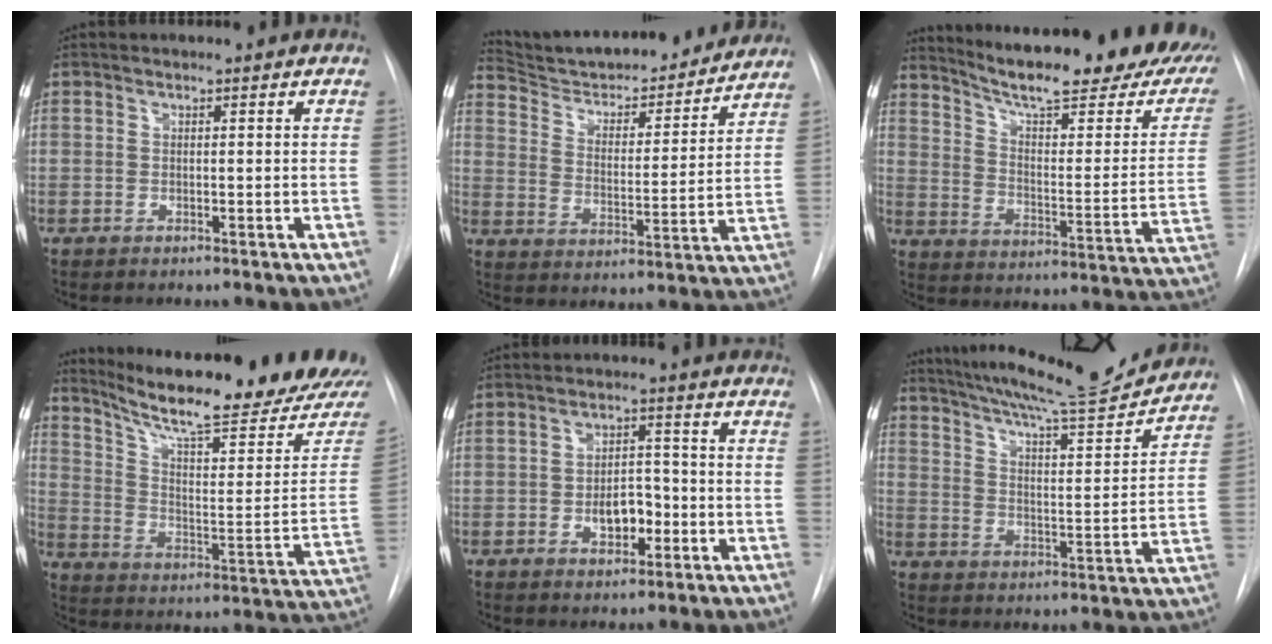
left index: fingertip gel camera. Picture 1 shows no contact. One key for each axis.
{"total": 20.8, "fx": 19.5, "fy": 3.9, "fz": 6.4, "tx": -0.091, "ty": -0.010, "tz": 0.282}
{"total": 27.6, "fx": 22.5, "fy": 4.0, "fz": 15.5, "tx": -0.227, "ty": -0.061, "tz": 0.291}
{"total": 24.5, "fx": 21.1, "fy": 1.2, "fz": 12.5, "tx": -0.192, "ty": -0.072, "tz": 0.291}
{"total": 5.1, "fx": -1.7, "fy": 3.0, "fz": 3.8, "tx": -0.057, "ty": 0.010, "tz": -0.024}
{"total": 17.9, "fx": 16.7, "fy": 0.6, "fz": 6.4, "tx": -0.110, "ty": -0.031, "tz": 0.243}